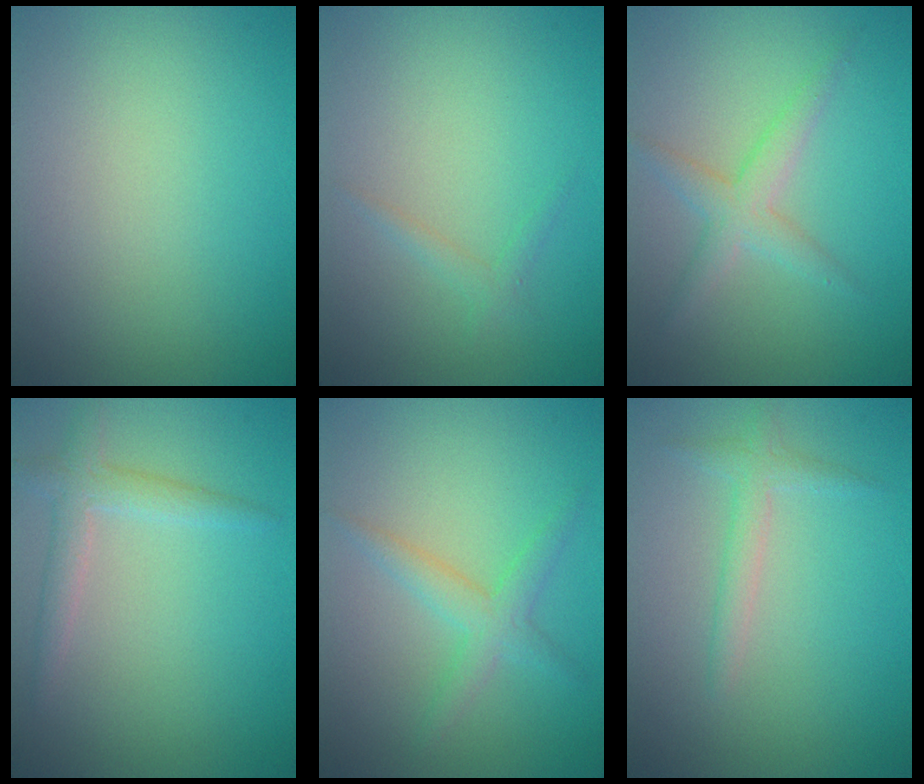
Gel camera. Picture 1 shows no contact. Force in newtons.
{"total": 0.9, "press": 0.9, "slide": 0.0}
{"total": 2.5, "press": 2.5, "slide": 0.2}
{"total": 2.3, "press": 2.3, "slide": 0.1}
{"total": 2.4, "press": 2.4, "slide": 0.1}
{"total": 1.7, "press": 1.7, "slide": 0.1}